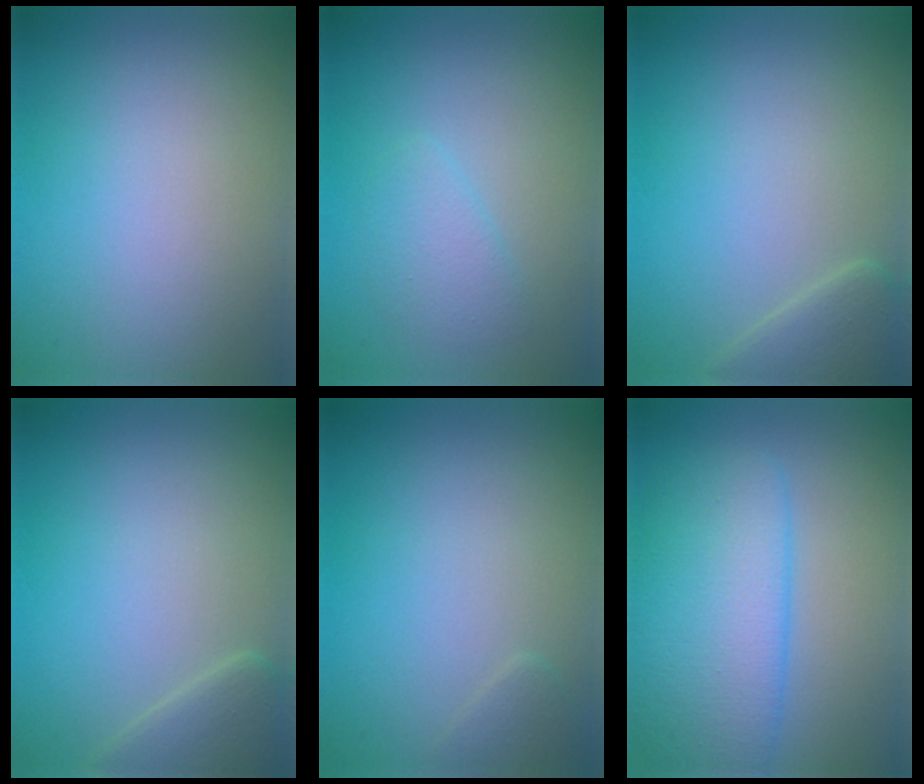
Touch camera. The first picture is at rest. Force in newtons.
{"total": 1.8, "press": 1.8, "slide": 0.1}
{"total": 2.6, "press": 2.6, "slide": 0.2}
{"total": 2.6, "press": 2.6, "slide": 0.2}
{"total": 0.9, "press": 0.9, "slide": 0.1}
{"total": 6.7, "press": 6.7, "slide": 0.2}